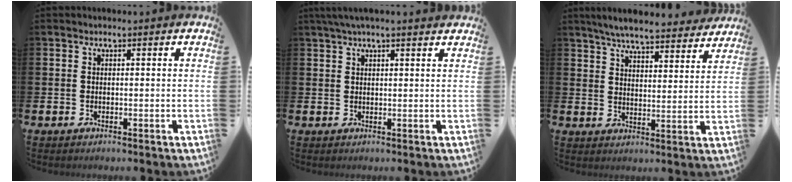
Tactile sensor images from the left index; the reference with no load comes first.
{"total": 2.6, "force": [2.1, 0.2, 1.5], "torque": [-0.033, 0.000, 0.038]}
{"total": 6.5, "force": [6.2, 0.6, 1.7], "torque": [-0.044, -0.040, 0.106]}